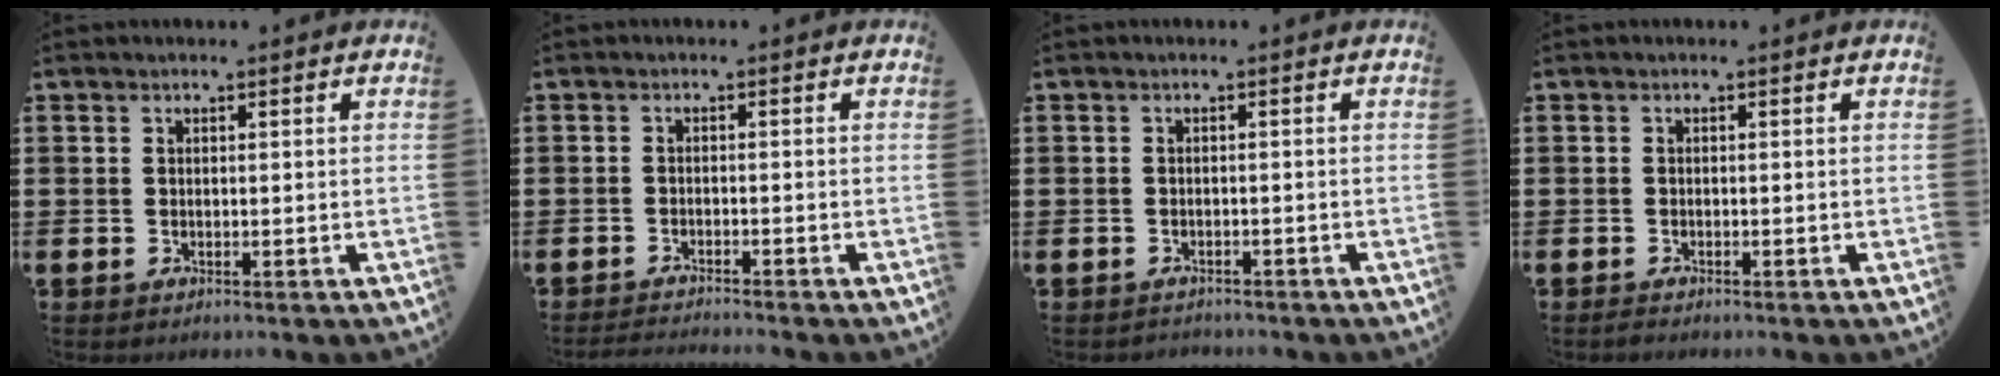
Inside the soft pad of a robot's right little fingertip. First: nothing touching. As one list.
[{"total": 1.3, "force": [-1.3, -0.2, 0.1], "torque": [-0.002, 0.001, -0.026]}, {"total": 0.8, "force": [-0.8, 0.1, -0.1], "torque": [0.001, -0.003, -0.017]}, {"total": 0.5, "force": [-0.5, 0.0, 0.1], "torque": [-0.002, -0.003, -0.010]}]